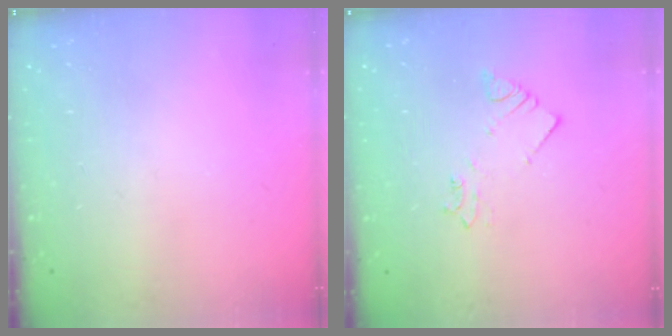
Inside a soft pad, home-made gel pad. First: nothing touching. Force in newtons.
{"total": 2.7, "press": 2.7, "slide": 0.3}